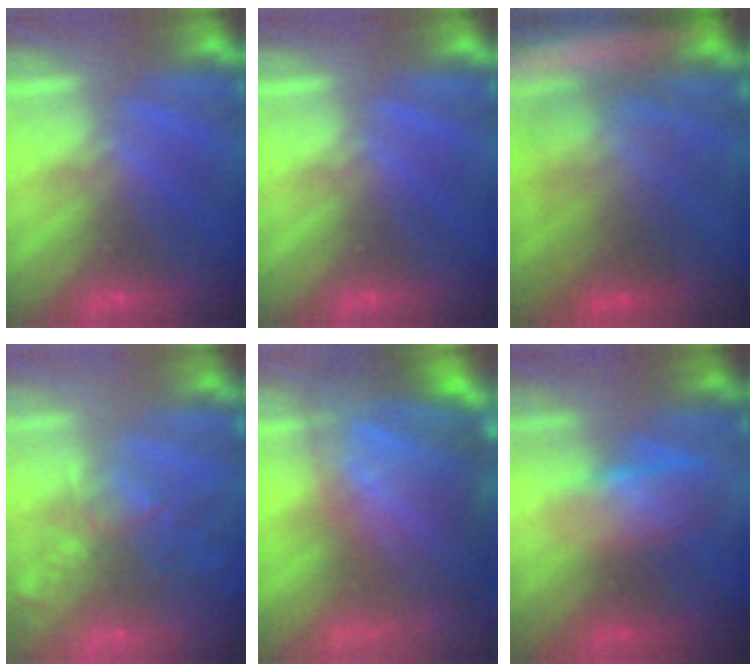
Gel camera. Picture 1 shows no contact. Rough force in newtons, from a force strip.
{"total": 0.0}
{"total": 7.6}
{"total": 9.4}
{"total": 10.7}
{"total": 3.0}